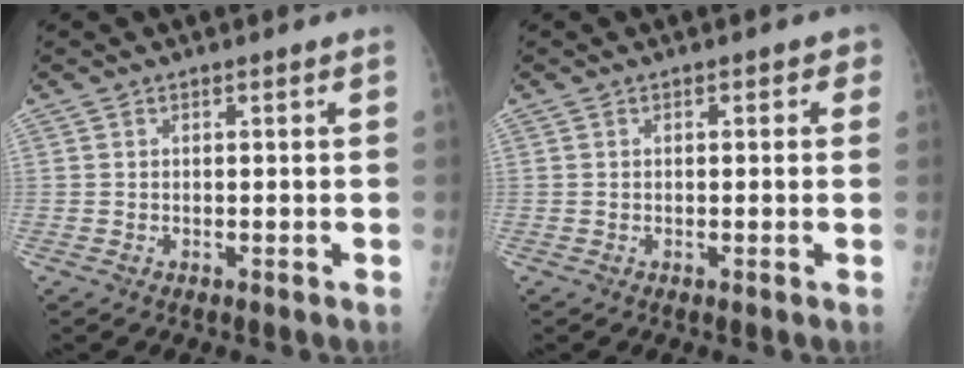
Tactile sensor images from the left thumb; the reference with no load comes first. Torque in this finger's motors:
{"motor_torque": [-0.29, 0.32, -0.23, -0.26, 0.02]}